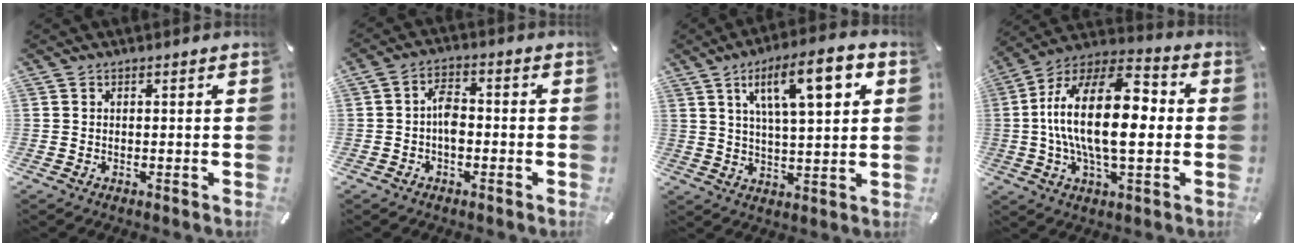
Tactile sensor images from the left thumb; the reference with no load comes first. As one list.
[{"total": 5.2, "force": [-1.3, 2.9, 4.0], "torque": [-0.085, 0.008, -0.025]}, {"total": 14.8, "force": [6.6, 4.6, 12.4], "torque": [-0.200, -0.010, 0.103]}, {"total": 21.9, "force": [-0.3, 10.3, 19.3], "torque": [-0.371, 0.000, -0.010]}]